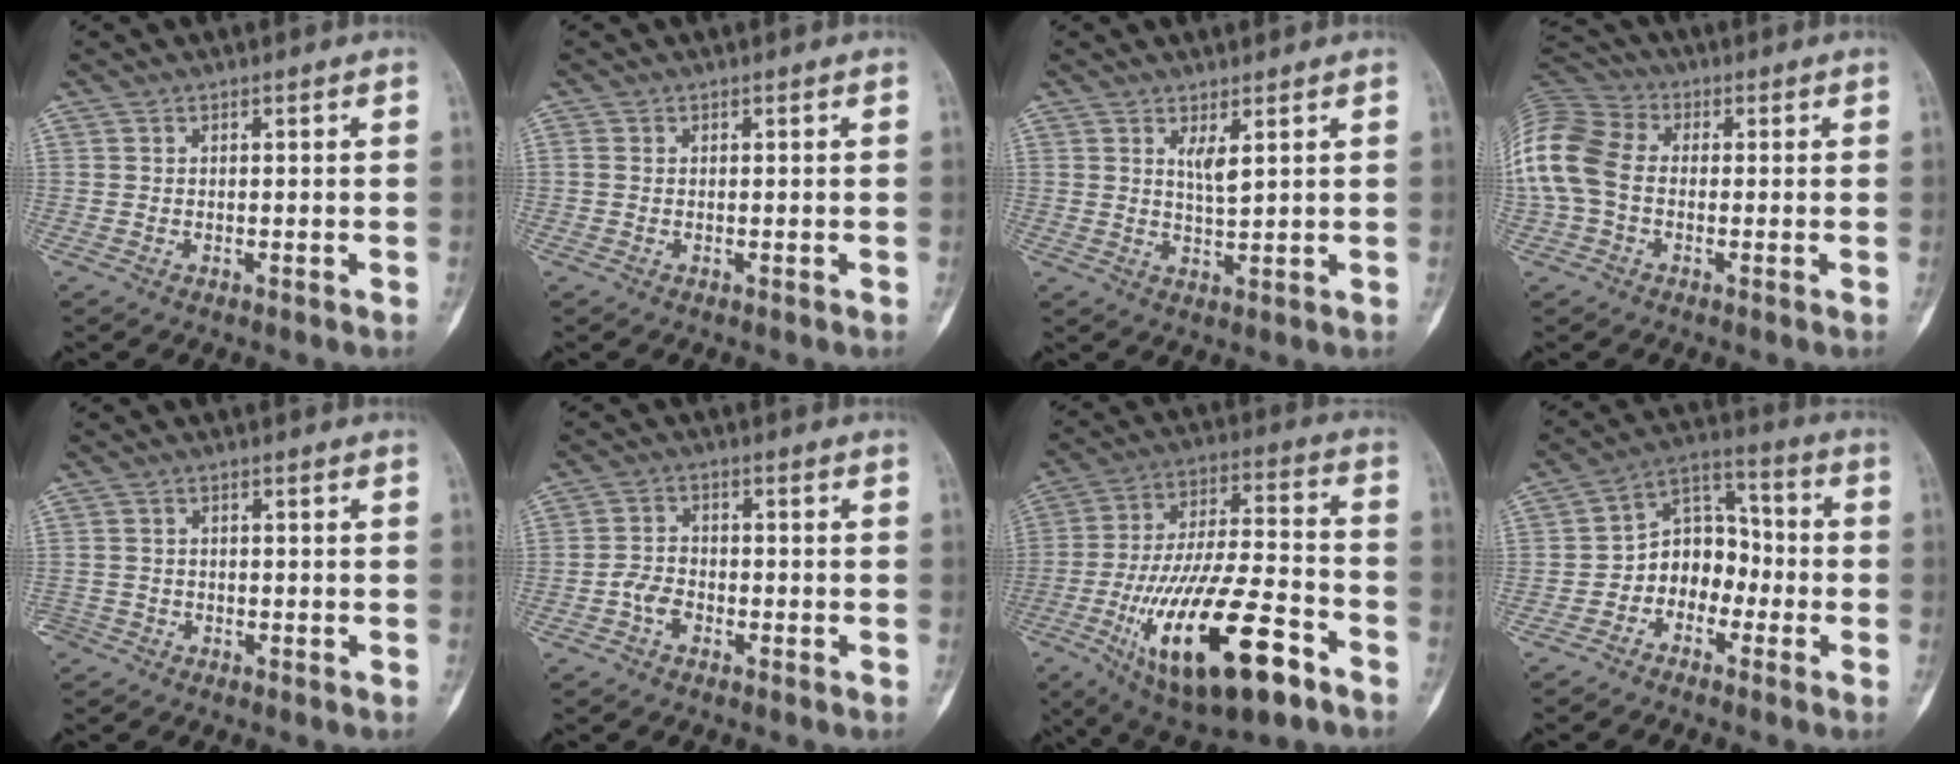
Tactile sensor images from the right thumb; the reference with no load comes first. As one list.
[{"total": 0.6, "force": [0.0, 0.5, 0.4], "torque": [-0.010, 0.000, 0.000]}, {"total": 3.1, "force": [1.6, 0.6, 2.5], "torque": [-0.045, -0.017, 0.033]}, {"total": 14.5, "force": [-0.8, 10.7, 9.8], "torque": [-0.228, 0.030, -0.022]}, {"total": 2.6, "force": [-1.8, 1.9, -0.1], "torque": [0.011, 0.012, -0.036]}, {"total": 3.8, "force": [-1.9, 2.6, 2.0], "torque": [-0.027, 0.017, -0.040]}, {"total": 25.5, "force": [-11.3, 8.9, 21.0], "torque": [-0.401, 0.042, -0.181]}, {"total": 9.4, "force": [-3.2, 7.4, 4.9], "torque": [-0.039, 0.057, -0.071]}]